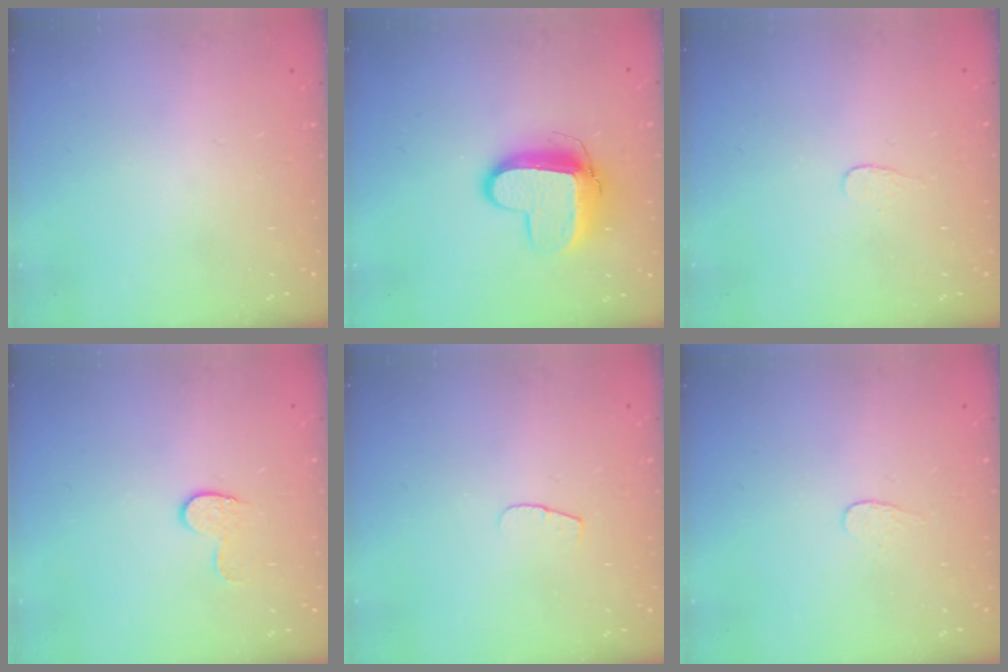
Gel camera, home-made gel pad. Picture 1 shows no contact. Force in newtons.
{"total": 11.6, "press": 11.5, "slide": 1.3}
{"total": 3.0, "press": 3.0, "slide": 0.2}
{"total": 6.2, "press": 6.2, "slide": 0.6}
{"total": 3.7, "press": 3.7, "slide": 0.4}
{"total": 2.7, "press": 2.7, "slide": 0.3}